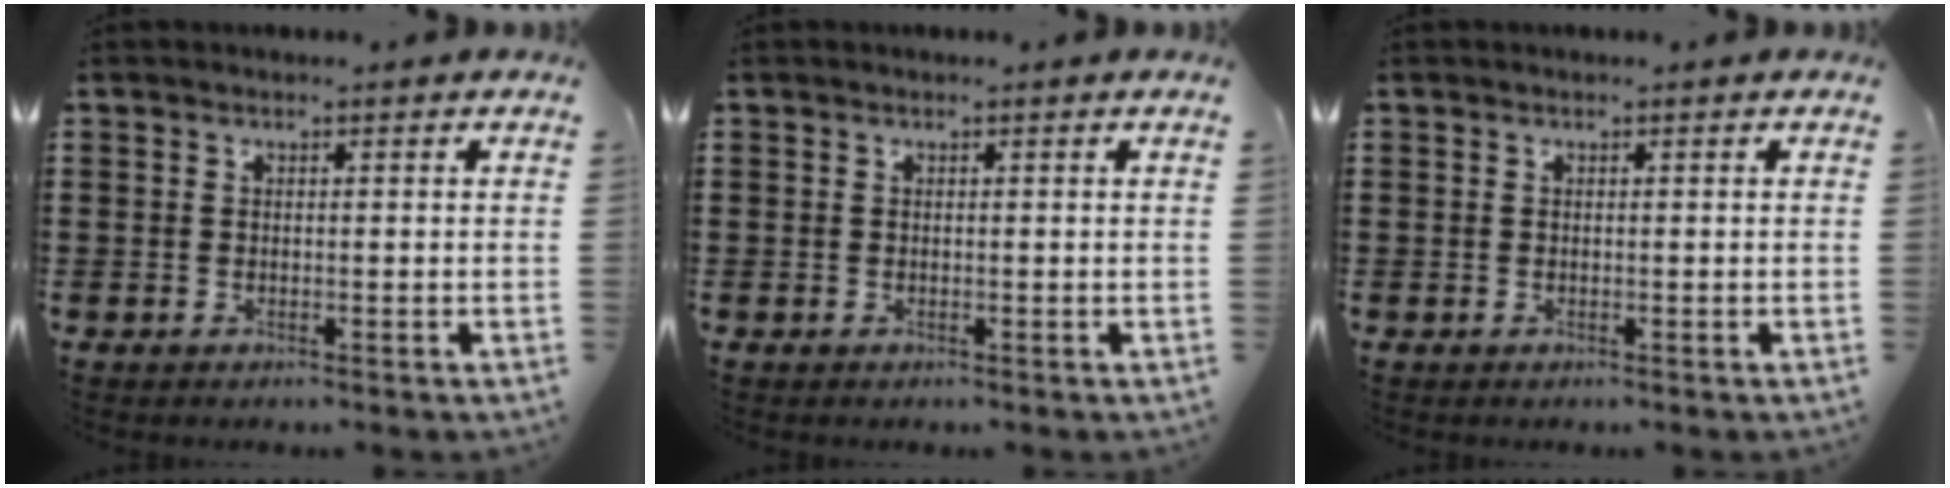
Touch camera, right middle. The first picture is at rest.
{"total": 0.0}
{"total": 0.0}